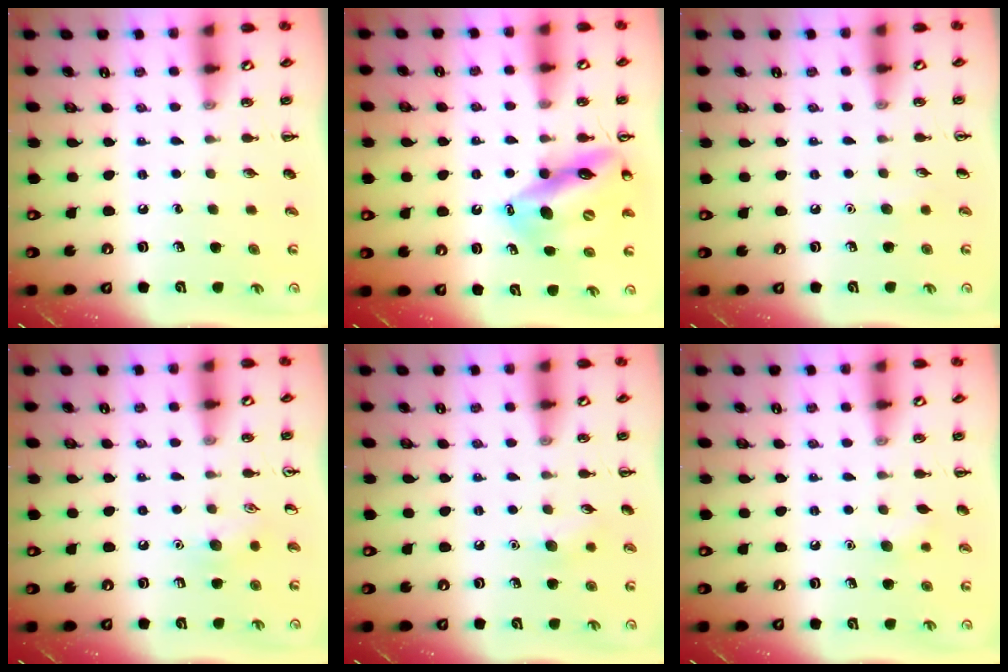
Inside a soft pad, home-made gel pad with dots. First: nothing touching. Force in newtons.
{"total": 14.6, "press": 14.2, "slide": 3.6}
{"total": 3.7, "press": 3.5, "slide": 1.1}
{"total": 7.1, "press": 6.8, "slide": 1.8}
{"total": 6.3, "press": 6.1, "slide": 1.6}
{"total": 5.8, "press": 5.6, "slide": 1.6}